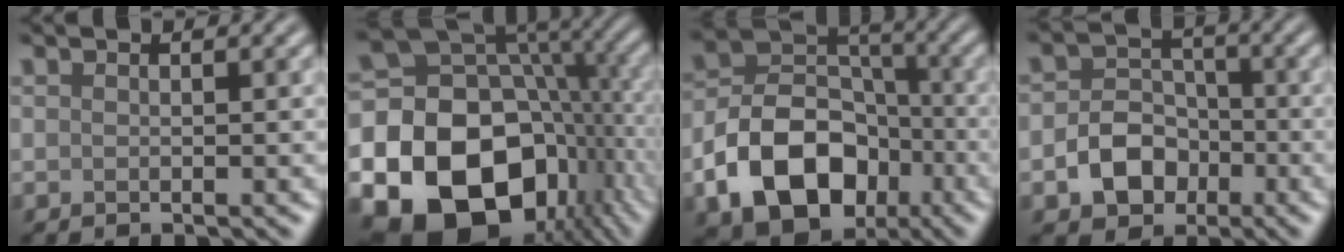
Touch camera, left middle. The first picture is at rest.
{"total": 22.0, "force": [-6.5, 17.1, 12.2], "torque": [-0.230, -0.036, -0.113]}
{"total": 10.5, "force": [-4.1, 7.4, 6.2], "torque": [-0.111, -0.002, -0.078]}
{"total": 4.6, "force": [-1.7, 3.6, 2.3], "torque": [-0.033, 0.000, -0.031]}